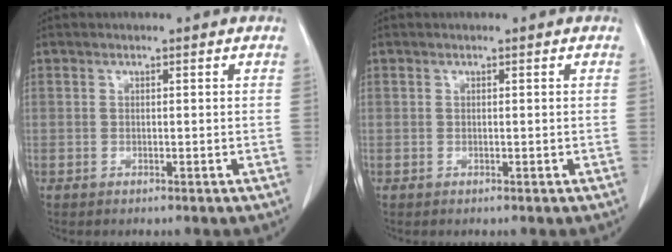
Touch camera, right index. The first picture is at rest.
{"total": 0.0}